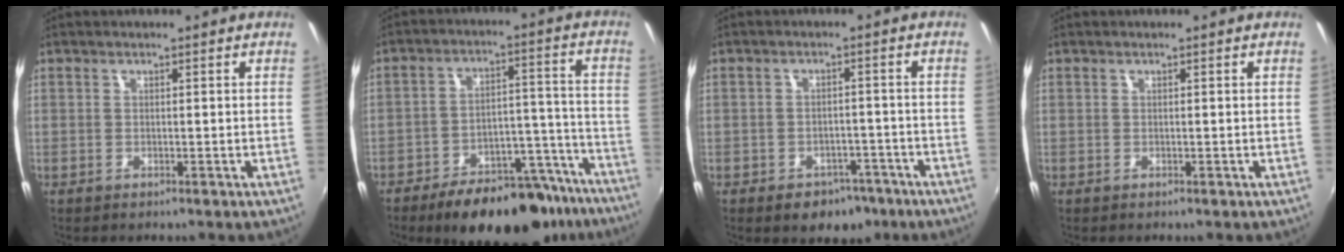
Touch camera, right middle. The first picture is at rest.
{"total": 21.0, "force": [-16.6, 8.5, 9.7], "torque": [-0.147, 0.028, -0.213]}
{"total": 6.7, "force": [-4.2, 4.6, 2.3], "torque": [-0.050, 0.009, -0.043]}
{"total": 0.0}